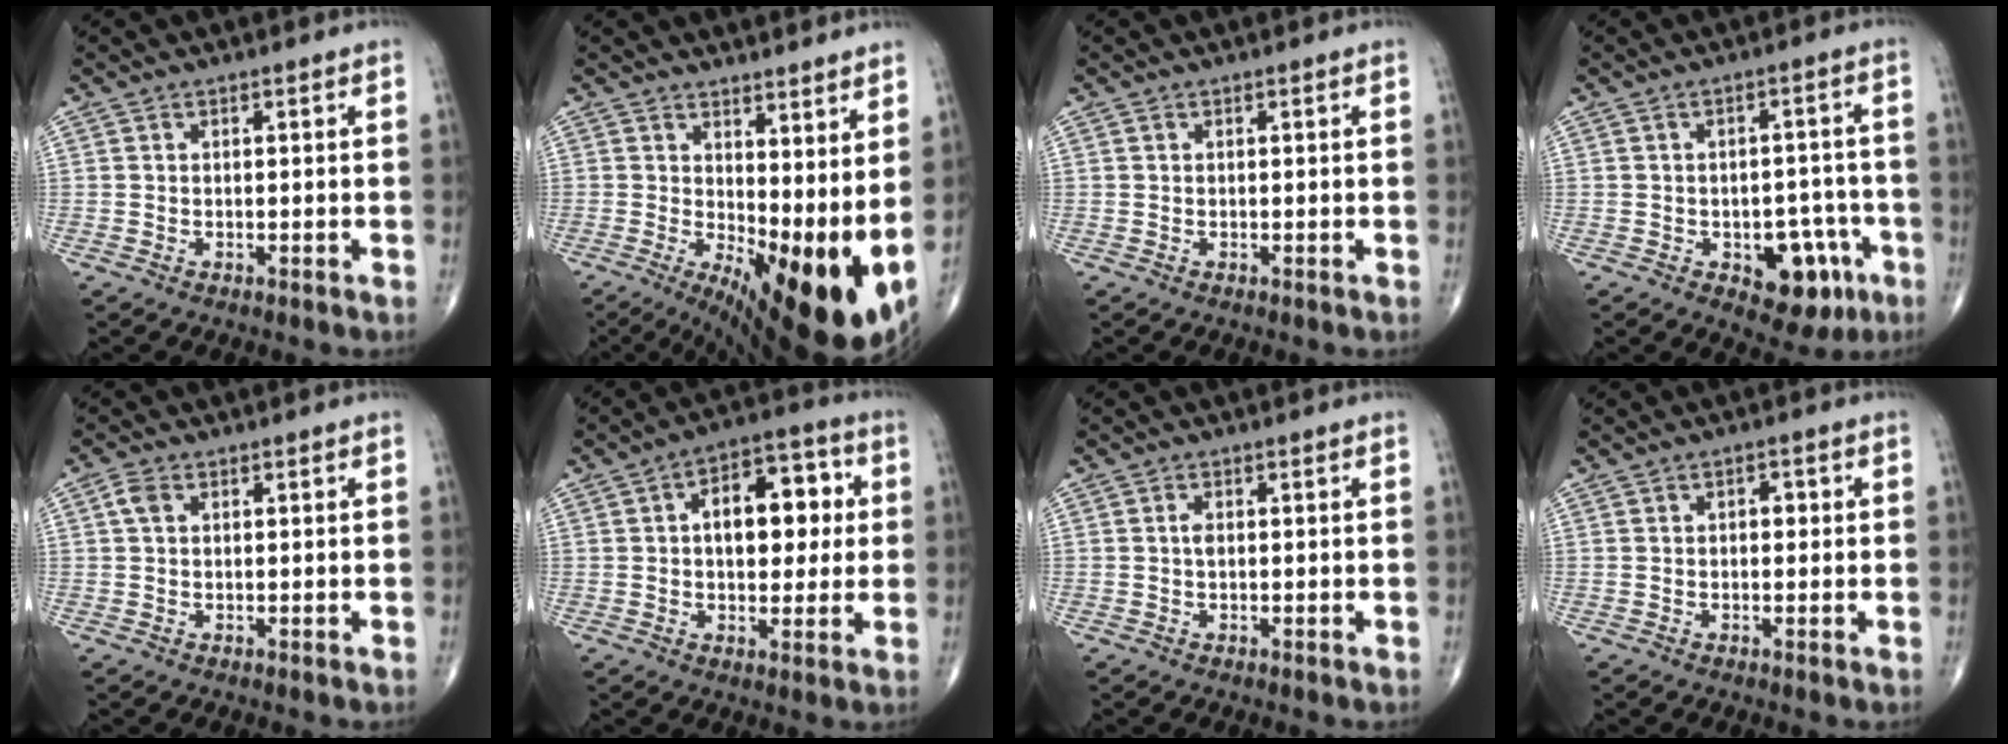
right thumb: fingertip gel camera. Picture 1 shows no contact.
{"total": 16.3, "force": [1.7, 6.3, 15.0], "torque": [-0.225, -0.030, 0.041]}
{"total": 0.0}
{"total": 10.5, "force": [-4.3, 6.1, 7.4], "torque": [-0.054, 0.029, -0.047]}
{"total": 2.2, "force": [0.7, 1.5, 1.5], "torque": [-0.034, 0.008, 0.011]}
{"total": 13.1, "force": [1.9, 7.5, 10.5], "torque": [-0.111, 0.019, 0.022]}
{"total": 1.3, "force": [0.1, 0.7, 1.0], "torque": [-0.017, 0.001, -0.001]}
{"total": 2.0, "force": [0.2, 1.2, 1.5], "torque": [-0.013, 0.006, -0.001]}